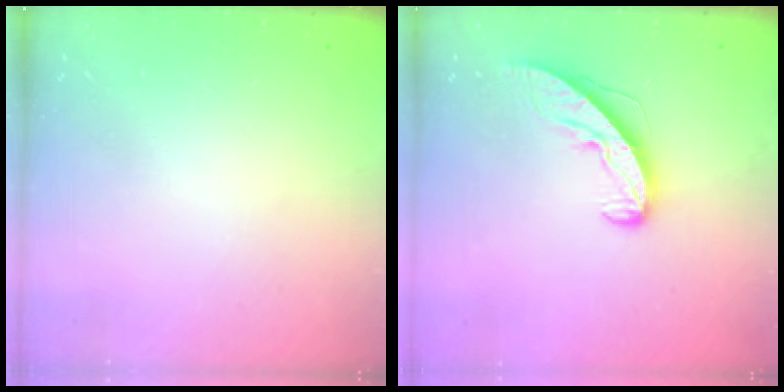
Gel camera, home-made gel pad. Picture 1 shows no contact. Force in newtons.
{"total": 8.4, "press": 8.3, "slide": 0.6}